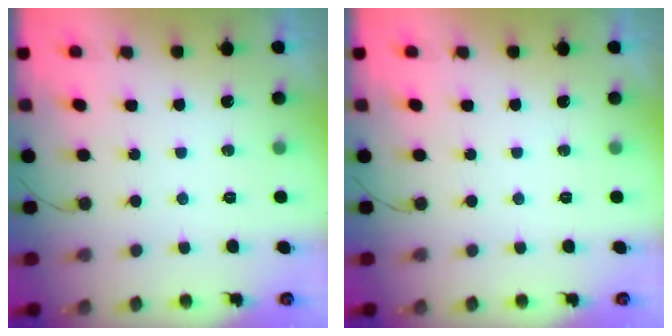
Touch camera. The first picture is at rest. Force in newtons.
{"total": 0.0}